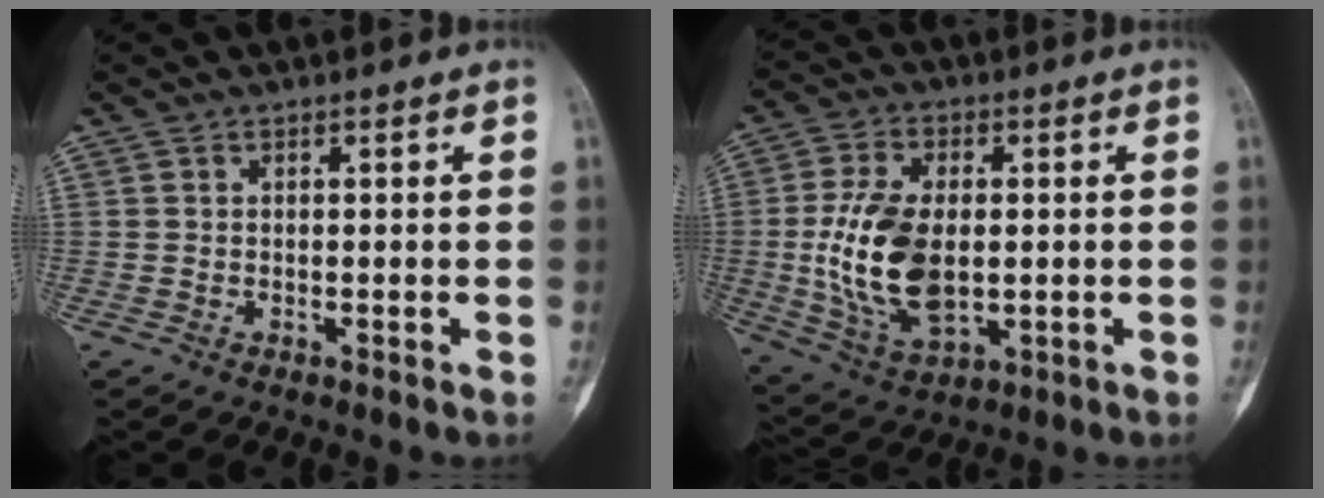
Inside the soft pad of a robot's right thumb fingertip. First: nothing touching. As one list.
[{"total": 15.7, "force": [-0.5, 9.1, 12.8], "torque": [-0.247, -0.004, 0.004]}]